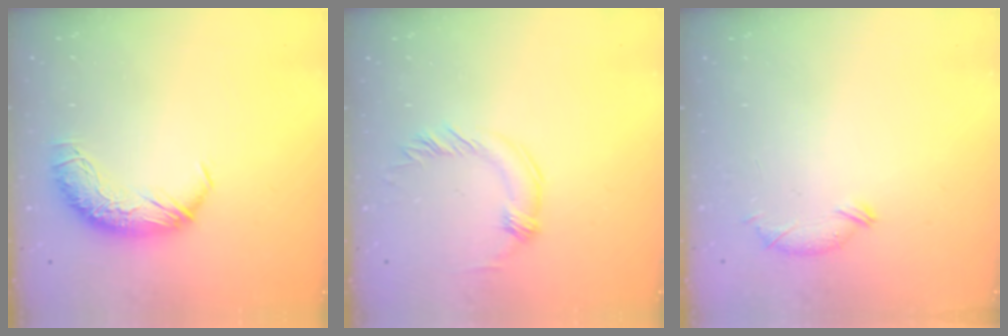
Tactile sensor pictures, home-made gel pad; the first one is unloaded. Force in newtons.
{"total": 2.0, "press": 2.0, "slide": 0.4}
{"total": 5.6, "press": 5.6, "slide": 0.7}